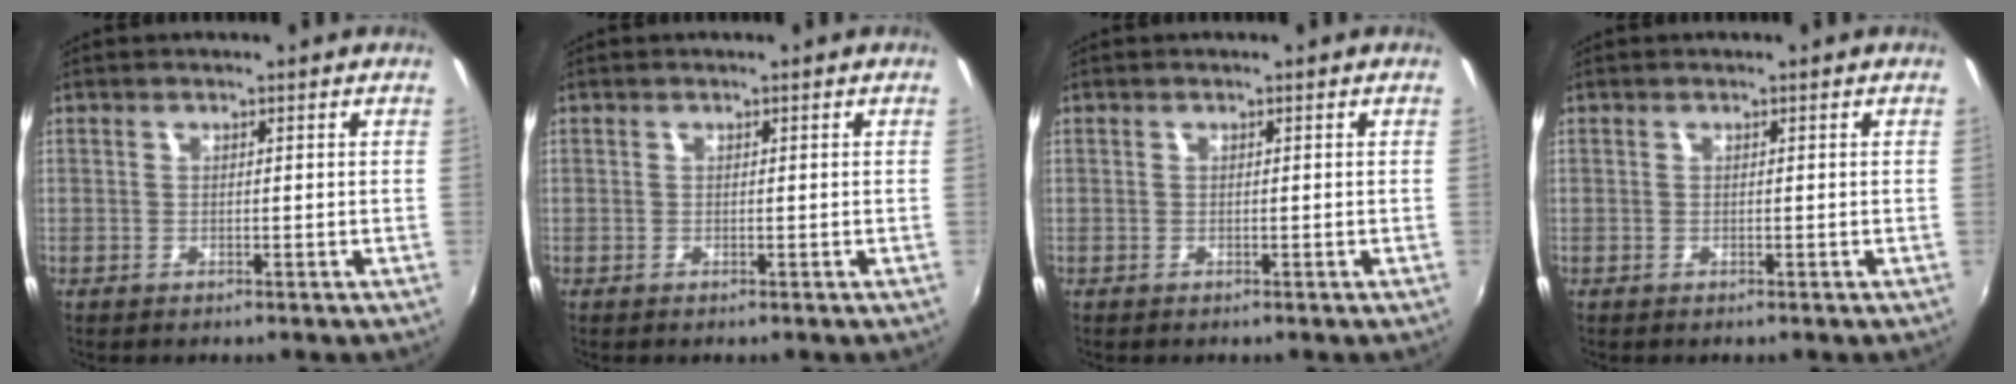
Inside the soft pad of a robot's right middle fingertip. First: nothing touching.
{"total": 0.0}
{"total": 0.0}
{"total": 0.0}